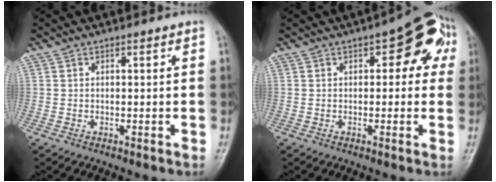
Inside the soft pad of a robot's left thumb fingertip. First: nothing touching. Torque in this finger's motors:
{"motor_torque": [-0.08, 0.61, 0.13, -0.02, 0.05]}